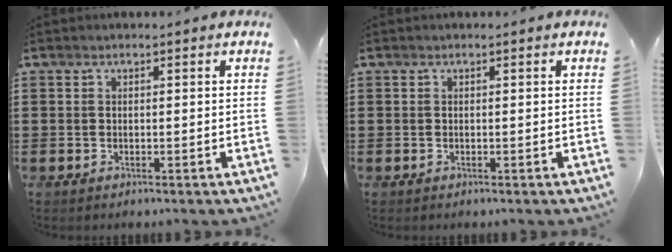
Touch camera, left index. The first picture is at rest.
{"total": 0.0}